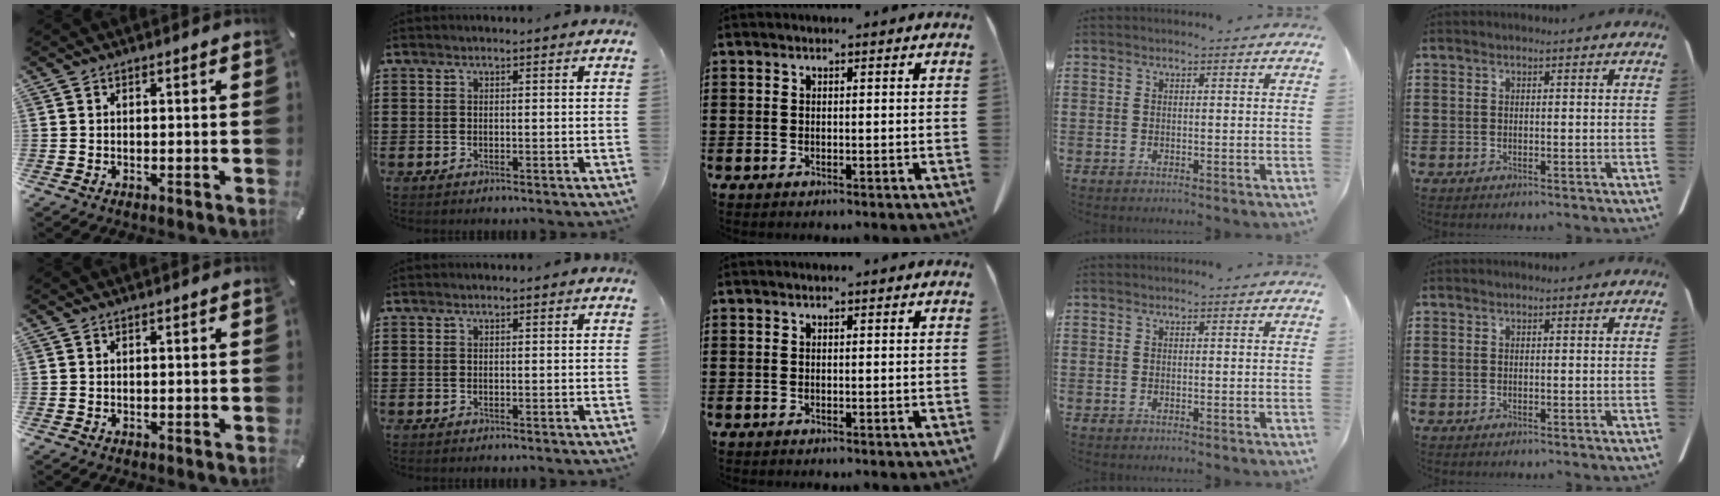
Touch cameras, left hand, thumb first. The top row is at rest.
{}